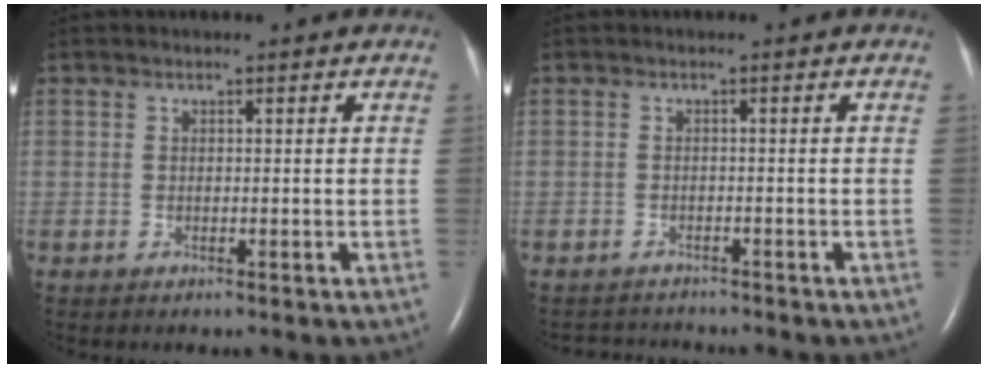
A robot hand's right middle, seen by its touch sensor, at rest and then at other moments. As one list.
[{"total": 2.7, "force": [-2.7, 0.1, -0.4], "torque": [0.006, -0.012, -0.040]}]